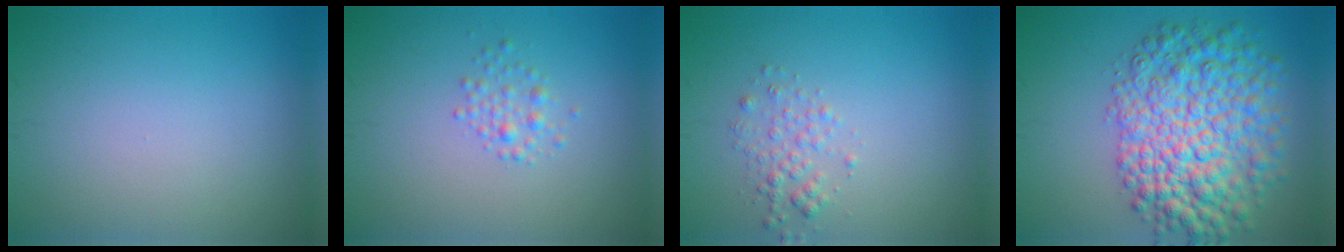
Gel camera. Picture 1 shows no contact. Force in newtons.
{"total": 1.4, "press": 1.4, "slide": 0.1}
{"total": 1.7, "press": 1.7, "slide": 0.1}
{"total": 9.8, "press": 9.8, "slide": 0.3}